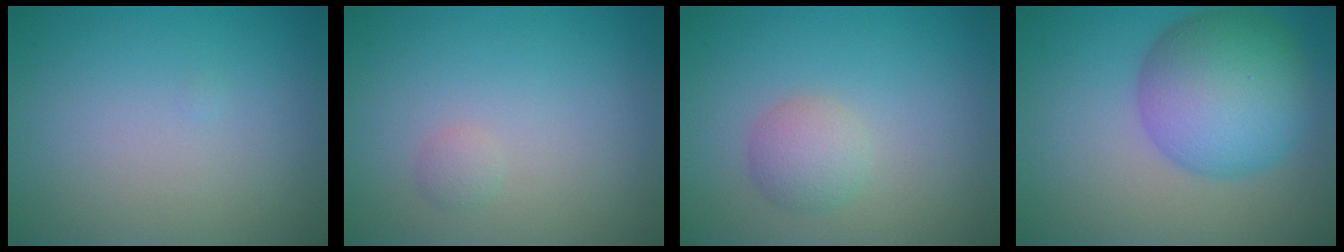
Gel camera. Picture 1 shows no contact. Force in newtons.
{"total": 0.7, "press": 0.7, "slide": 0.0}
{"total": 2.3, "press": 2.3, "slide": 0.0}
{"total": 8.8, "press": 8.8, "slide": 0.2}